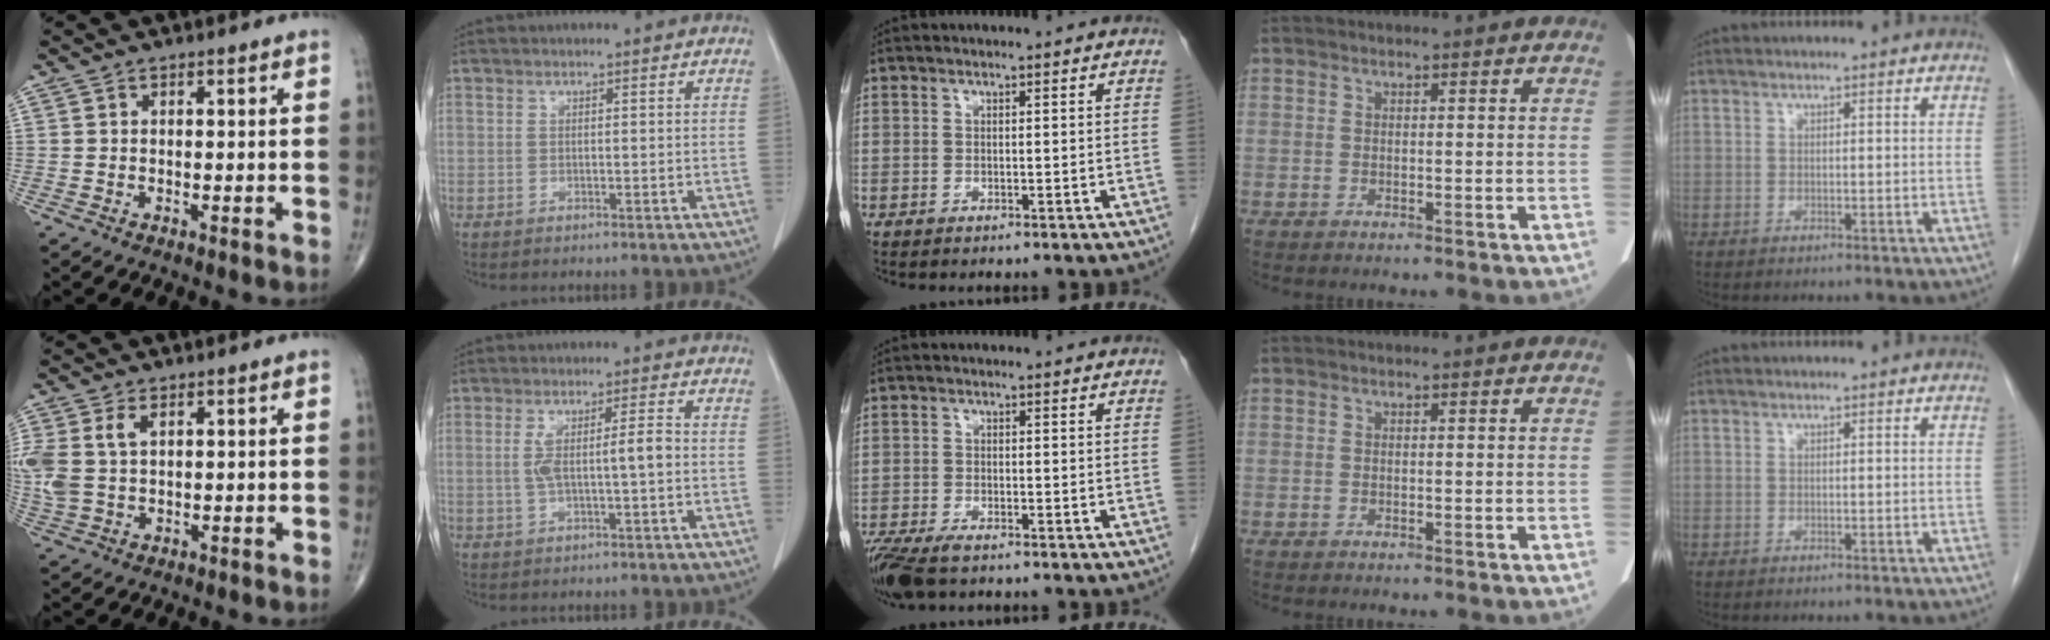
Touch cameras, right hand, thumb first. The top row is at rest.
{"thumb": {"total": 8.0, "force": [2.1, 4.9, 6.0], "torque": [-0.154, 0.009, 0.051]}, "index": {"total": 5.1, "force": [-0.3, 0.4, 5.1], "torque": [-0.098, 0.014, 0.001]}, "middle": {"total": 6.7, "force": [-5.1, 2.0, 3.9], "torque": [-0.073, -0.014, -0.091]}}